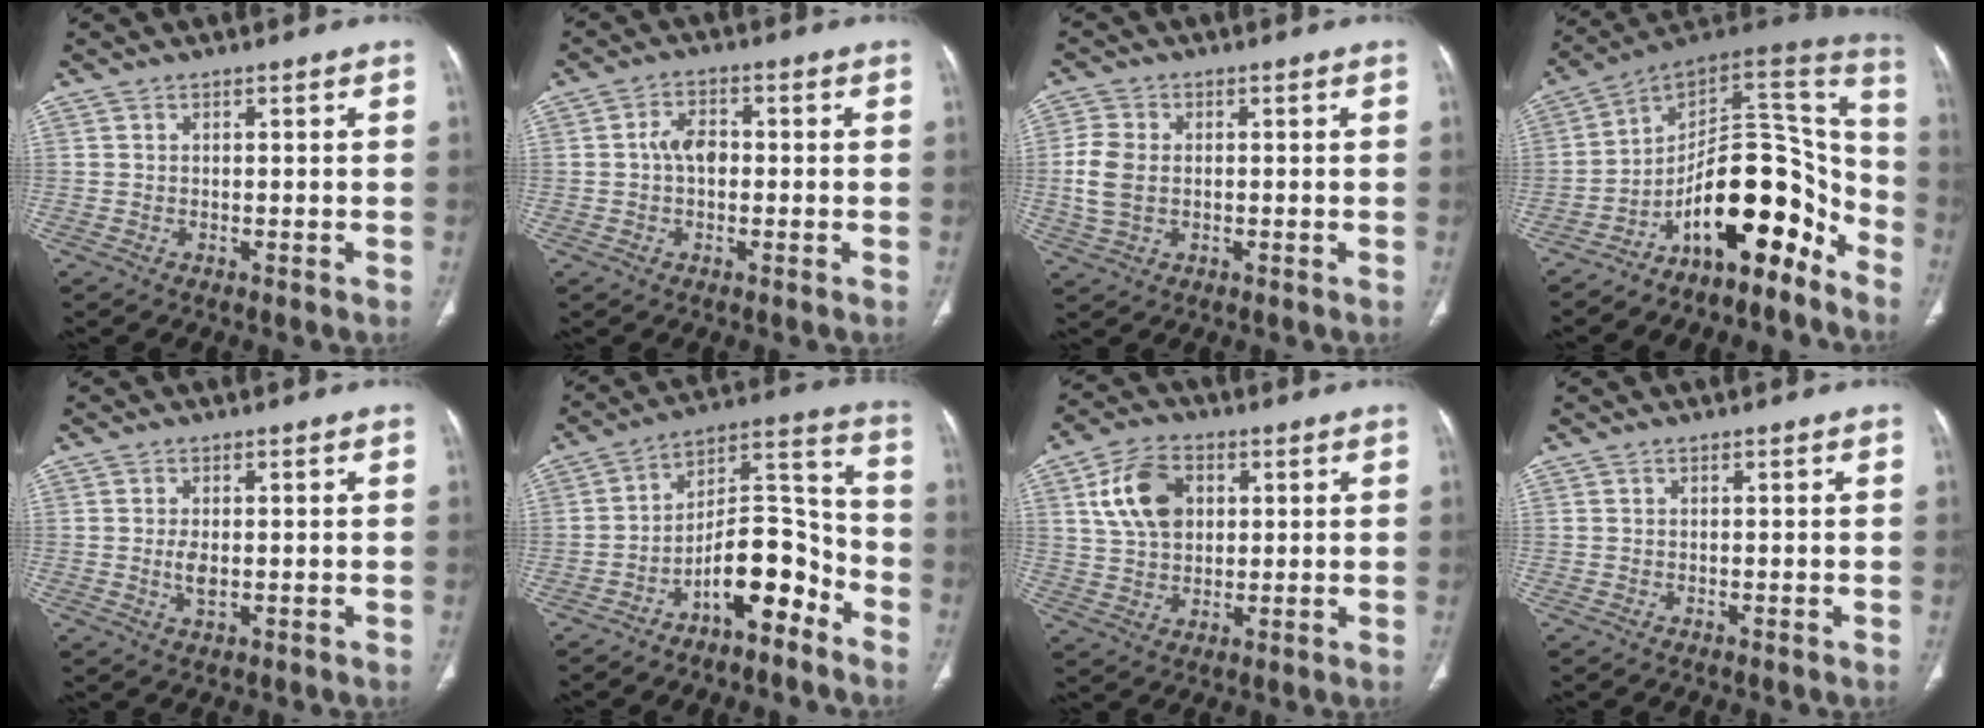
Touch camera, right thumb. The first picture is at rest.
{"total": 4.6, "force": [0.0, 3.1, 3.4], "torque": [-0.048, 0.014, -0.009]}
{"total": 6.5, "force": [-0.3, 4.6, 4.6], "torque": [-0.108, 0.004, -0.004]}
{"total": 18.9, "force": [-11.4, 8.2, 12.6], "torque": [-0.136, 0.144, -0.188]}
{"total": 2.9, "force": [-0.1, 1.5, 2.5], "torque": [-0.053, -0.006, -0.002]}
{"total": 13.3, "force": [-7.4, 5.7, 9.4], "torque": [-0.128, 0.088, -0.125]}
{"total": 10.9, "force": [3.2, 7.6, 7.1], "torque": [-0.113, 0.000, 0.059]}
{"total": 0.0}